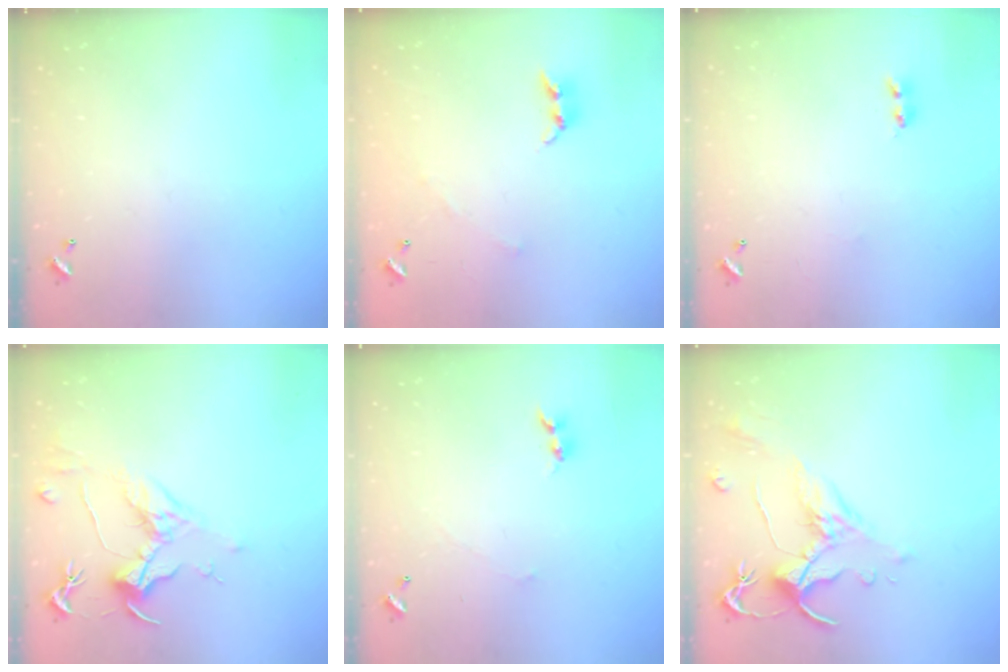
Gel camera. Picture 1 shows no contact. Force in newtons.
{"total": 3.8, "press": 3.7, "slide": 0.9}
{"total": 2.2, "press": 2.1, "slide": 0.6}
{"total": 1.5, "press": 1.3, "slide": 0.8}
{"total": 1.4, "press": 1.3, "slide": 0.4}
{"total": 1.5, "press": 1.0, "slide": 1.1}